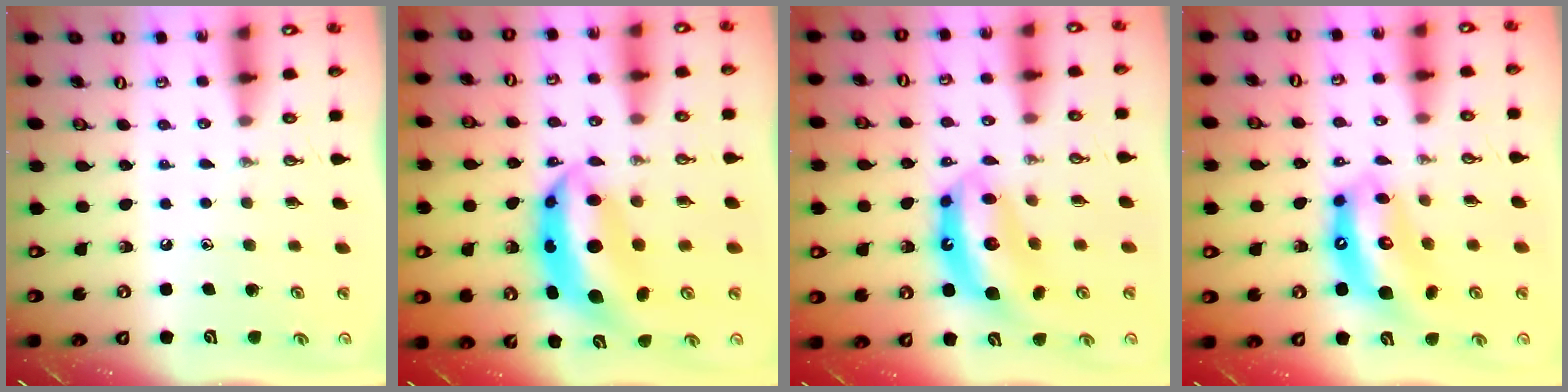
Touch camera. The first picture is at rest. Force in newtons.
{"total": 10.2, "press": 10.2, "slide": 1.0}
{"total": 12.6, "press": 12.6, "slide": 0.9}
{"total": 12.1, "press": 12.1, "slide": 1.2}